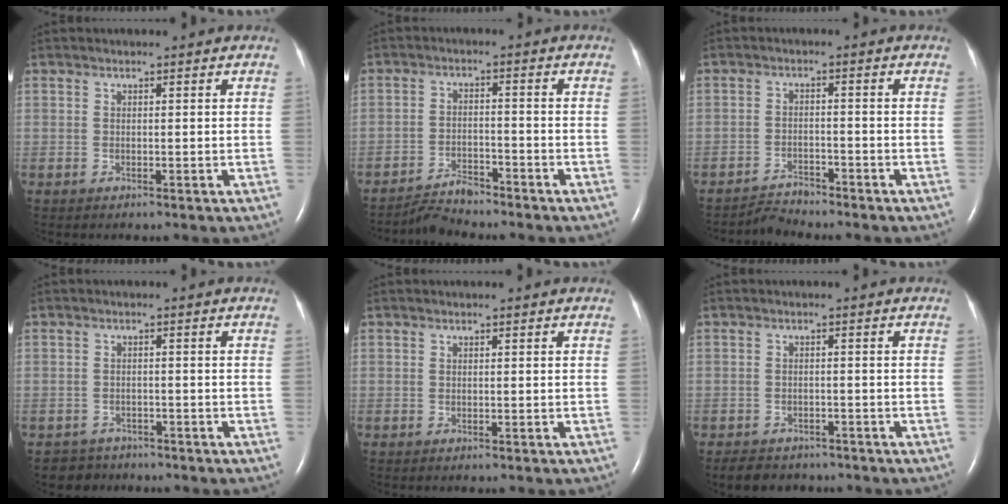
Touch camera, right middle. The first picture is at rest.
{"total": 3.9, "force": [-3.9, 0.4, 0.4], "torque": [-0.014, -0.017, -0.067]}
{"total": 2.9, "force": [-2.8, 0.0, -0.5], "torque": [0.004, -0.017, -0.049]}
{"total": 2.7, "force": [-2.2, 1.4, -0.7], "torque": [0.002, 0.002, -0.035]}
{"total": 0.0}
{"total": 5.6, "force": [-4.8, 2.5, 1.5], "torque": [-0.027, -0.003, -0.062]}